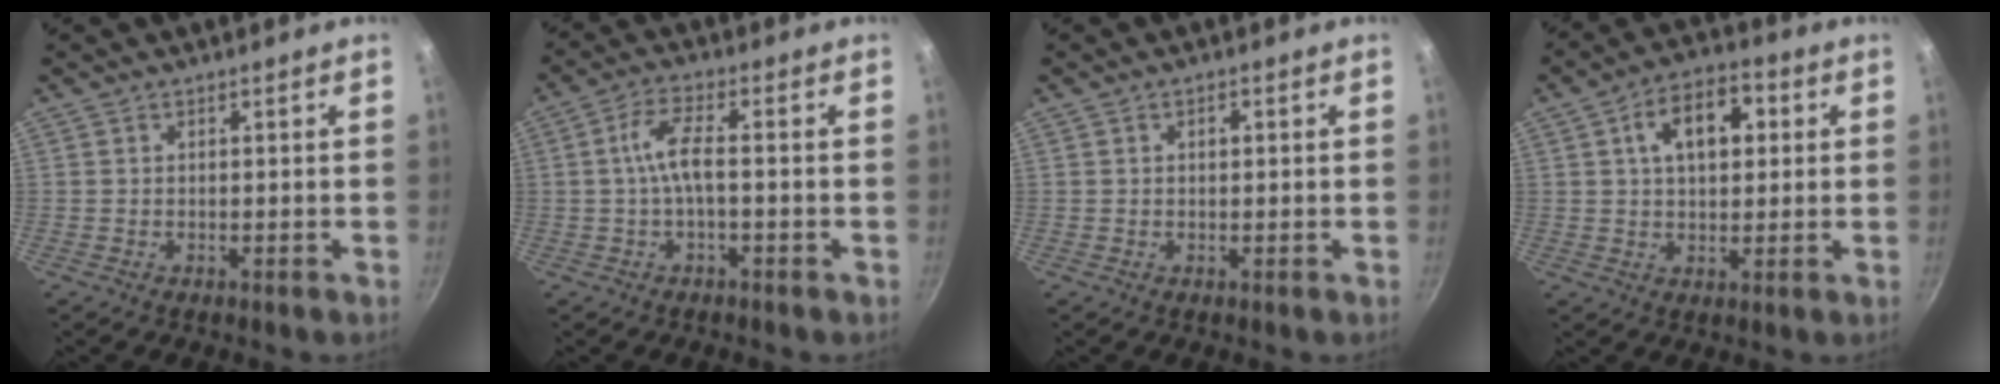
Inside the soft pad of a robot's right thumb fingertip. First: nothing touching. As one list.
[{"total": 5.6, "force": [-0.9, 1.6, 5.3], "torque": [-0.117, 0.019, -0.023]}, {"total": 1.3, "force": [0.3, 0.8, 1.0], "torque": [-0.015, 0.004, 0.004]}, {"total": 11.1, "force": [2.7, 6.7, 8.4], "torque": [-0.103, 0.014, 0.033]}]